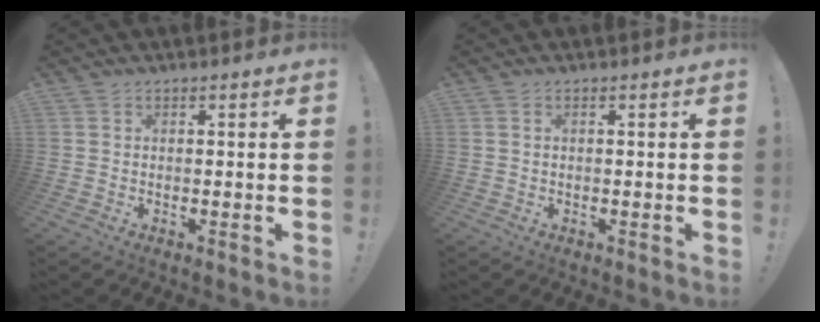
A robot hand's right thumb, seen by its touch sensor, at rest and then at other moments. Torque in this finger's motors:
{"motor_torque": [-0.17, -0.24, -0.13, -0.22, -0.11]}